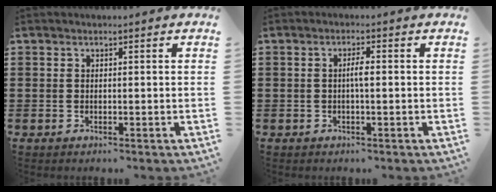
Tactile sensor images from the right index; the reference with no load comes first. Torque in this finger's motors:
{"motor_torque": [0.39, -0.32, 0.04, 0.02]}